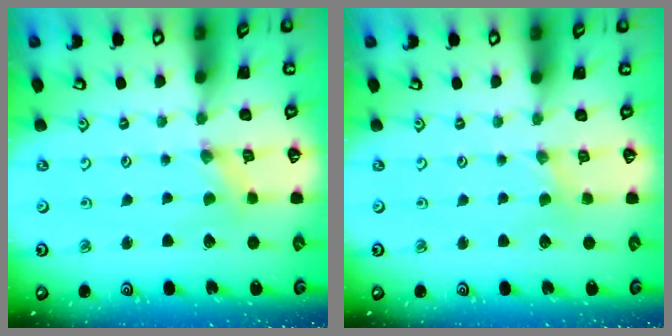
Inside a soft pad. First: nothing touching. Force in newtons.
{"total": 1.7, "press": 1.7, "slide": 0.4}